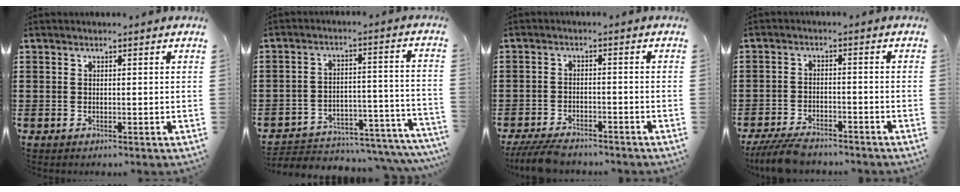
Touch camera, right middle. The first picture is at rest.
{"total": 3.9, "force": [-3.6, 1.1, 0.7], "torque": [-0.019, 0.005, -0.077]}
{"total": 4.3, "force": [-4.0, 0.8, 1.4], "torque": [-0.036, -0.003, -0.080]}
{"total": 4.8, "force": [-4.4, 0.9, 1.7], "torque": [-0.047, -0.005, -0.091]}